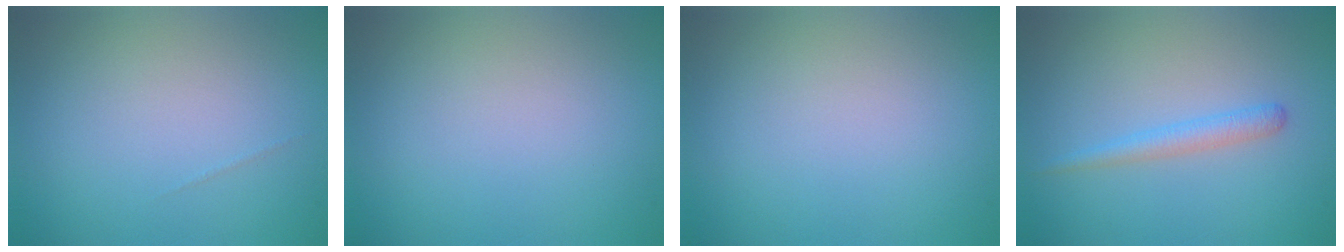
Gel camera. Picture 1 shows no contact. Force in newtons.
{"total": 0.0}
{"total": 0.0}
{"total": 1.8, "press": 1.8, "slide": 0.1}